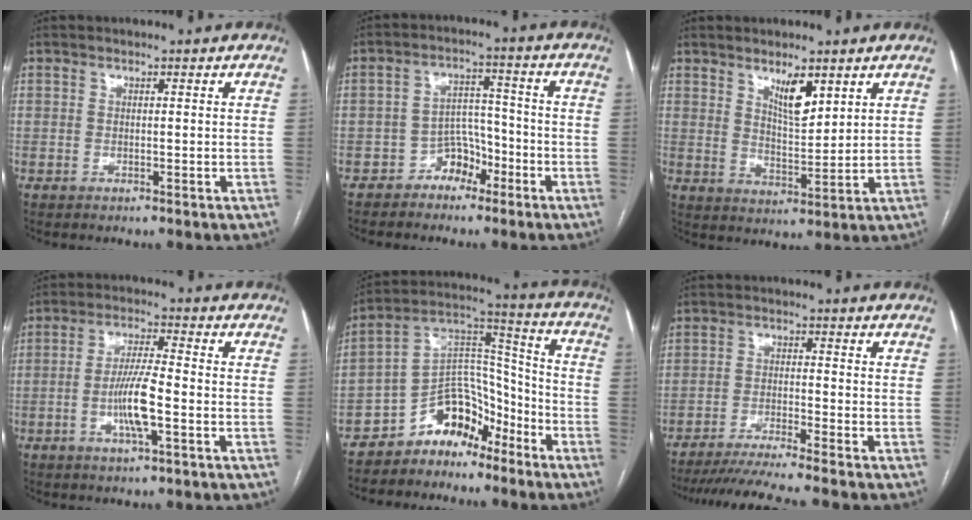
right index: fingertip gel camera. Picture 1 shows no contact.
{"total": 5.2, "force": [-3.4, 3.4, 1.9], "torque": [-0.022, 0.020, -0.056]}
{"total": 5.5, "force": [3.4, 1.5, 4.0], "torque": [-0.075, -0.008, 0.067]}
{"total": 7.6, "force": [-2.1, 0.8, 7.2], "torque": [-0.143, -0.001, -0.042]}
{"total": 11.0, "force": [-8.3, 5.6, 4.6], "torque": [-0.073, 0.050, -0.147]}
{"total": 11.6, "force": [-10.3, -1.7, 5.0], "torque": [-0.058, -0.023, -0.166]}